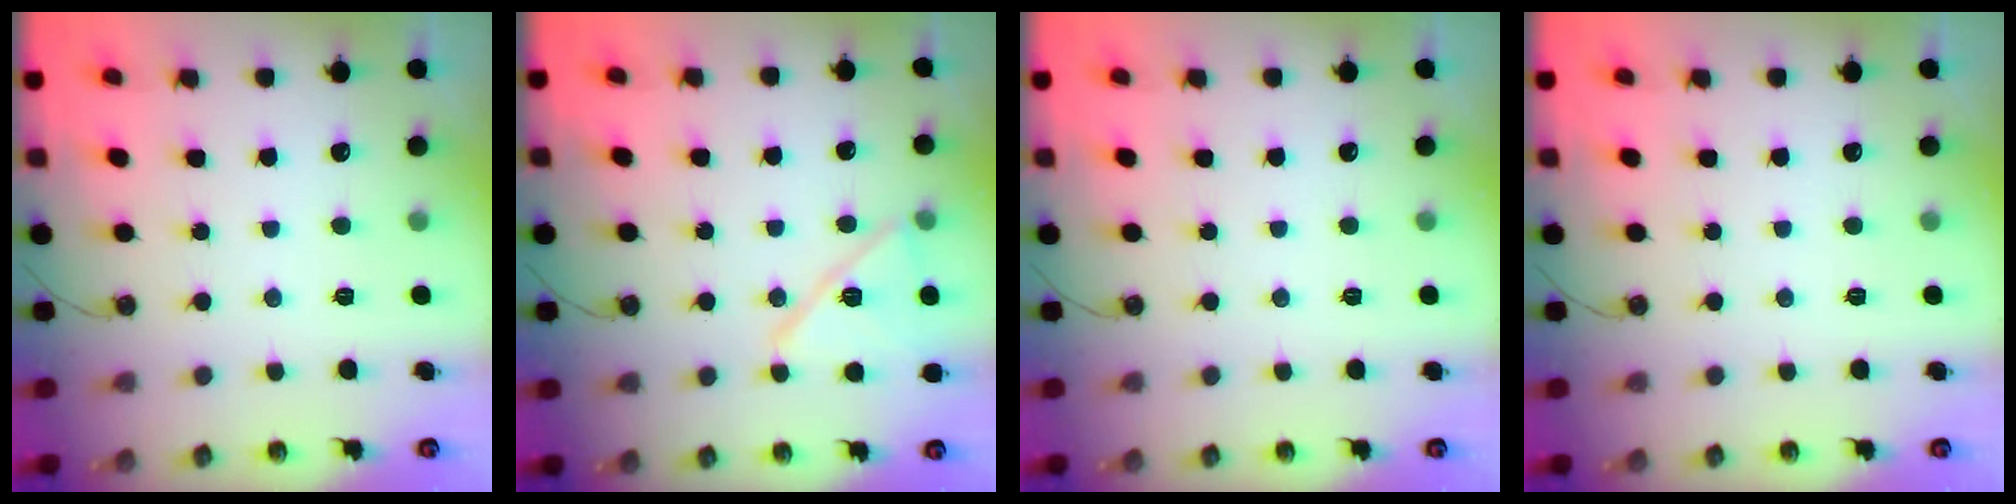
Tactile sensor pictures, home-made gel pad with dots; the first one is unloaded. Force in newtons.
{"total": 13.3, "press": 13.2, "slide": 1.5}
{"total": 0.0}
{"total": 0.0}